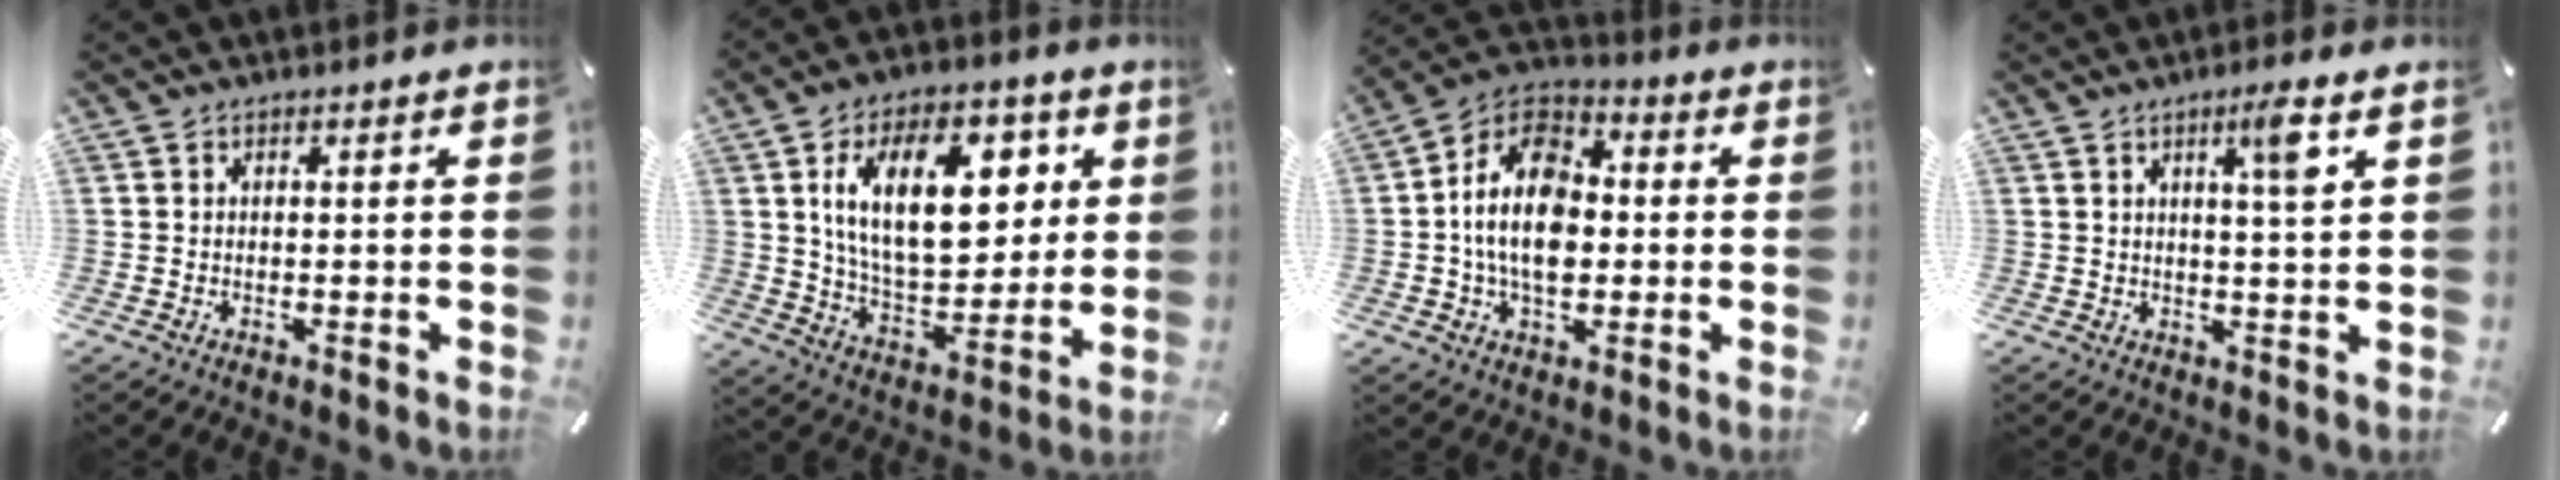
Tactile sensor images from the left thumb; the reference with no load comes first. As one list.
[{"total": 20.7, "force": [7.1, 11.9, 15.5], "torque": [-0.257, -0.005, 0.117]}, {"total": 15.4, "force": [-1.0, 10.7, 11.1], "torque": [-0.228, 0.013, -0.022]}, {"total": 6.0, "force": [3.0, 0.2, 5.1], "torque": [-0.082, -0.009, 0.042]}]